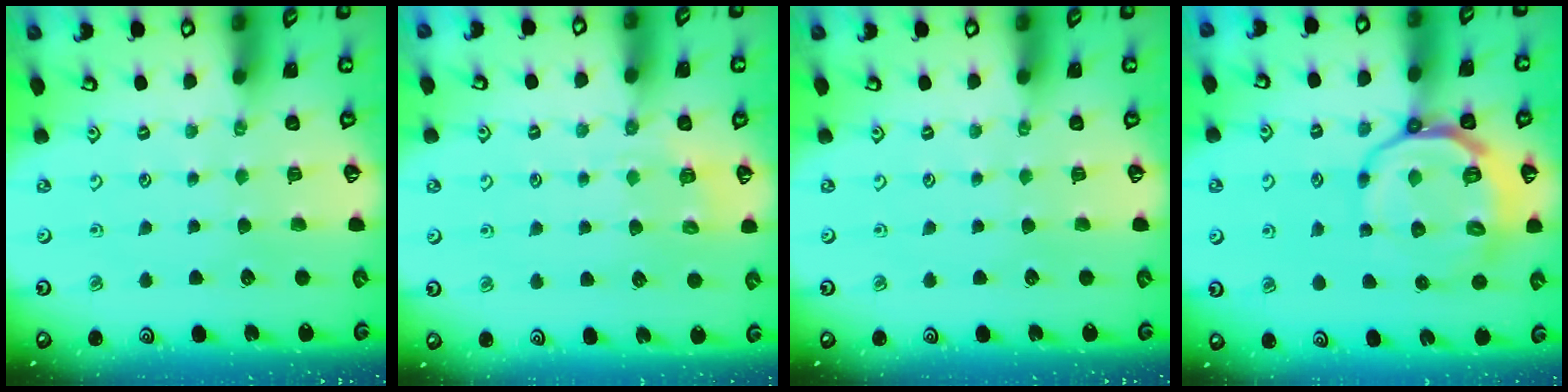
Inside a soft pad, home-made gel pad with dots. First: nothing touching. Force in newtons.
{"total": 4.8, "press": 4.6, "slide": 1.3}
{"total": 0.0}
{"total": 13.7, "press": 13.4, "slide": 3.2}